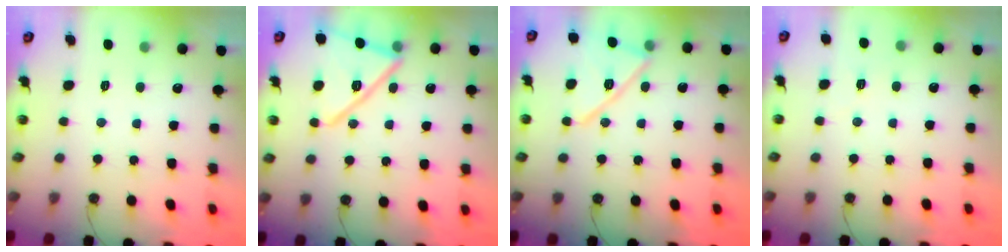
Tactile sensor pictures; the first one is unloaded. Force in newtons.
{"total": 16.7, "press": 16.7, "slide": 0.7}
{"total": 14.7, "press": 14.7, "slide": 0.6}
{"total": 3.0, "press": 2.1, "slide": 2.2}